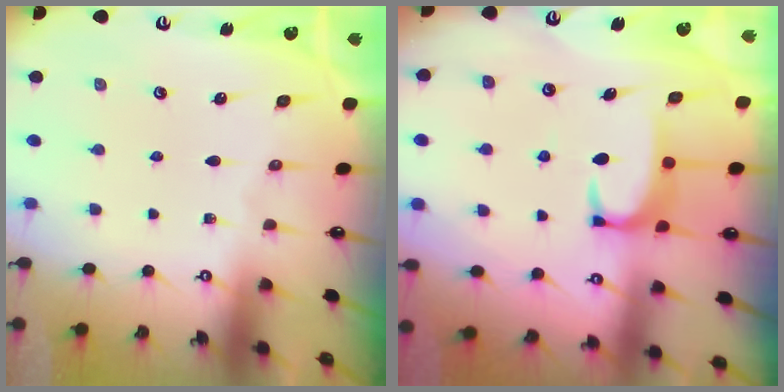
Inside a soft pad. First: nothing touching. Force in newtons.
{"total": 3.2, "press": 3.1, "slide": 0.6}